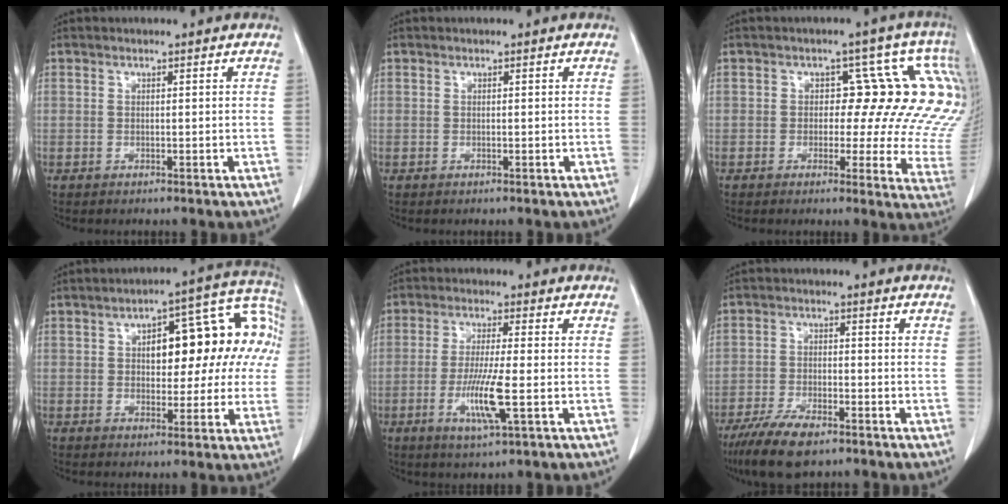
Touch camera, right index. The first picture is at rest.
{"total": 0.0}
{"total": 13.0, "force": [3.3, 6.1, 11.0], "torque": [-0.122, 0.007, 0.014]}
{"total": 16.0, "force": [2.9, 7.2, 14.0], "torque": [-0.173, 0.054, 0.036]}
{"total": 7.9, "force": [-2.3, 0.3, 7.6], "torque": [-0.146, -0.016, -0.044]}
{"total": 8.2, "force": [-5.8, 2.5, 5.2], "torque": [-0.097, -0.013, -0.104]}